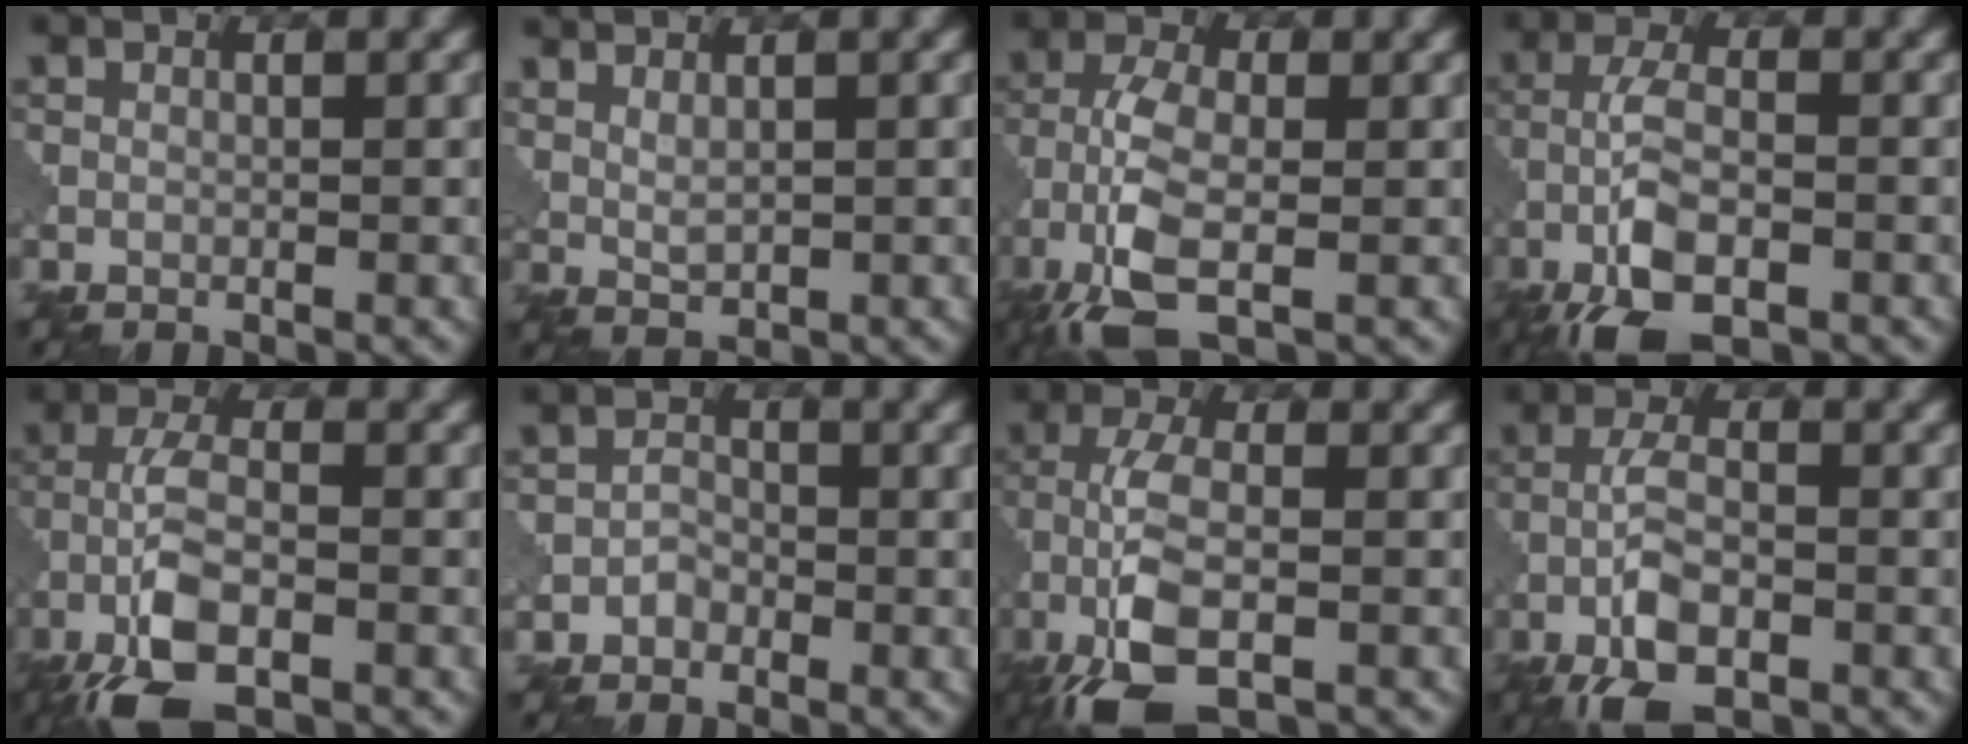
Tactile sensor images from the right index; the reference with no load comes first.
{"total": 1.9, "force": [1.3, 0.5, 1.2], "torque": [-0.030, -0.004, 0.032]}
{"total": 7.6, "force": [-3.5, 3.2, 5.9], "torque": [-0.138, -0.005, -0.076]}
{"total": 6.7, "force": [-3.4, 2.4, 5.3], "torque": [-0.110, 0.002, -0.072]}
{"total": 7.4, "force": [-4.2, 2.6, 5.5], "torque": [-0.115, 0.001, -0.088]}
{"total": 1.6, "force": [-0.9, 1.3, 0.4], "torque": [-0.002, 0.005, -0.019]}
{"total": 7.7, "force": [-4.1, 2.7, 5.9], "torque": [-0.129, -0.001, -0.085]}
{"total": 5.9, "force": [-2.9, 2.2, 4.7], "torque": [-0.096, -0.001, -0.064]}